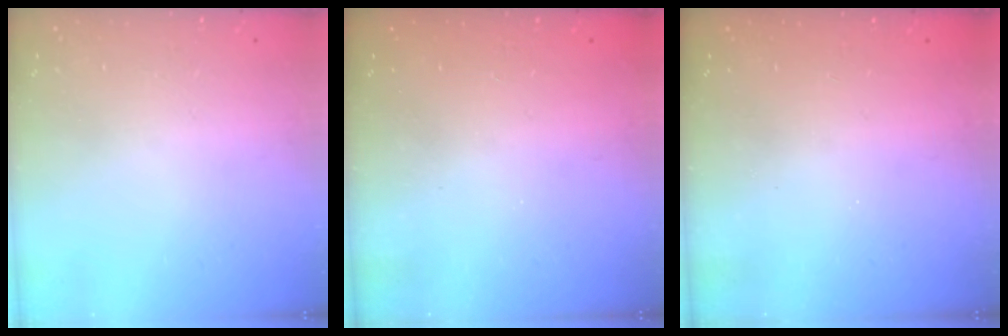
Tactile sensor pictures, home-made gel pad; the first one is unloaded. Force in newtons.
{"total": 2.3, "press": 2.2, "slide": 0.8}
{"total": 2.3, "press": 2.2, "slide": 0.8}